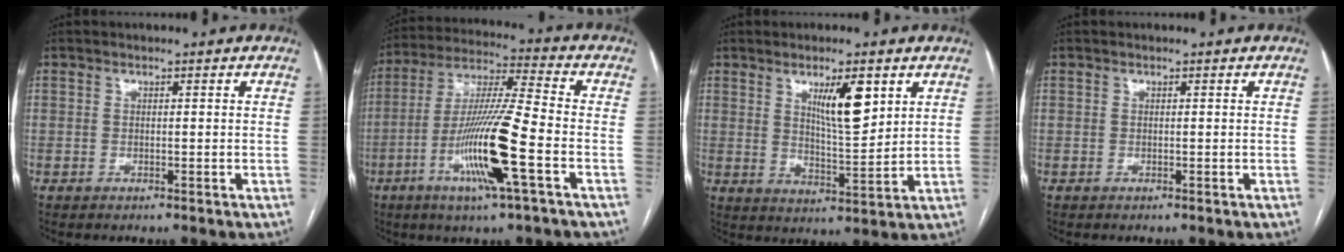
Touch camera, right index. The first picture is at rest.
{"total": 15.1, "force": [-5.3, -0.1, 14.1], "torque": [-0.280, -0.010, -0.103]}
{"total": 7.9, "force": [3.7, 1.5, 6.8], "torque": [-0.116, -0.008, 0.065]}
{"total": 0.0}